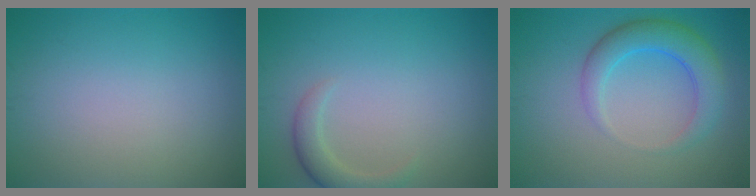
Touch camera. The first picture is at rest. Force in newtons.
{"total": 2.2, "press": 2.2, "slide": 0.2}
{"total": 4.4, "press": 4.3, "slide": 0.3}